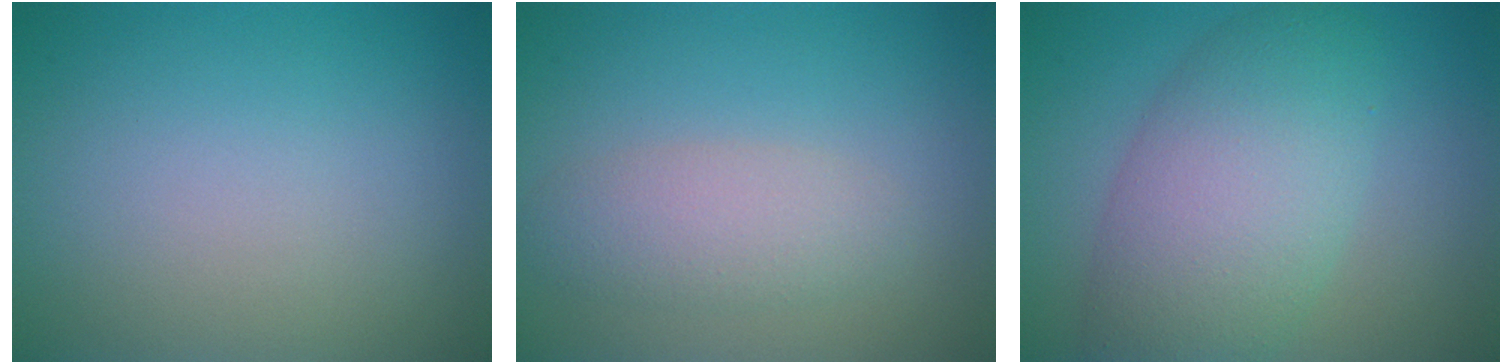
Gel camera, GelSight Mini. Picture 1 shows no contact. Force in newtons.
{"total": 2.8, "press": 2.8, "slide": 0.3}
{"total": 7.8, "press": 7.7, "slide": 0.6}